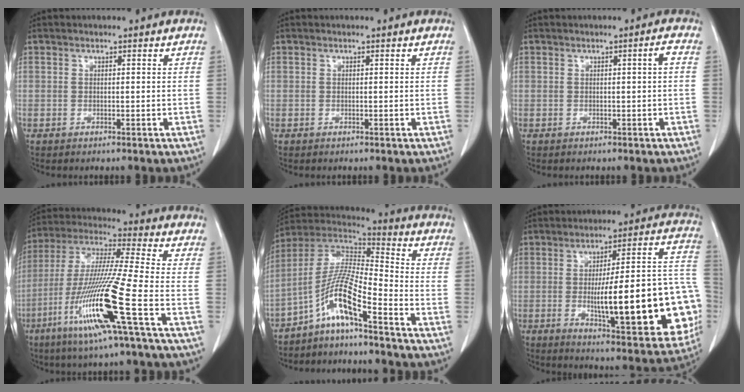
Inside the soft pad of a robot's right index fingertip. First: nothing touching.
{"total": 0.0}
{"total": 1.4, "force": [0.1, -0.1, 1.4], "torque": [-0.020, 0.004, 0.002]}
{"total": 16.9, "force": [-6.8, -1.3, 15.5], "torque": [-0.322, -0.028, -0.134]}
{"total": 10.2, "force": [-6.2, 0.6, 8.1], "torque": [-0.168, 0.014, -0.125]}
{"total": 25.4, "force": [-4.2, 4.8, 24.5], "torque": [-0.261, 0.022, -0.045]}